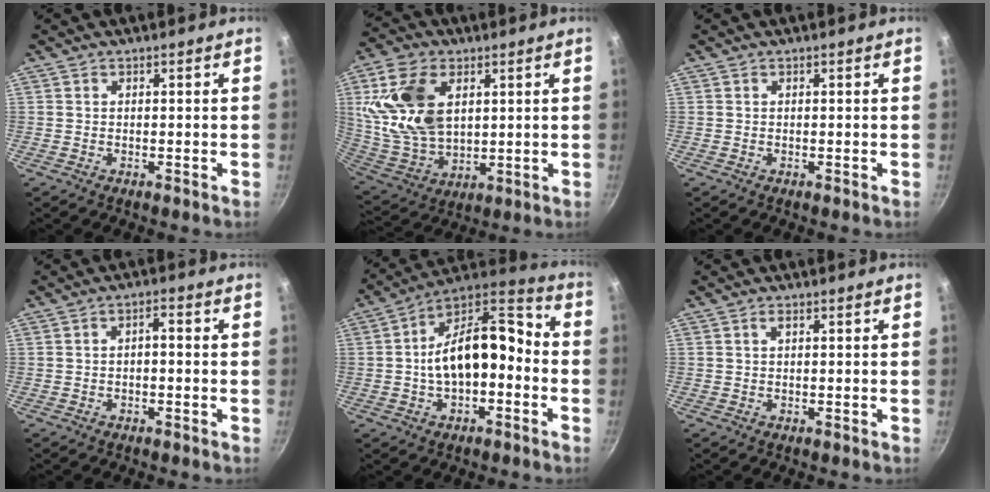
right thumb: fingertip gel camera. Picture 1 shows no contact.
{"total": 17.7, "force": [4.7, 11.5, 12.6], "torque": [-0.228, -0.019, 0.102]}
{"total": 0.0}
{"total": 2.4, "force": [-0.5, 1.1, 2.1], "torque": [-0.030, 0.017, -0.008]}
{"total": 17.8, "force": [-1.9, 10.0, 14.6], "torque": [-0.208, 0.060, -0.040]}
{"total": 1.0, "force": [0.4, 0.3, 0.8], "torque": [-0.016, 0.003, 0.007]}